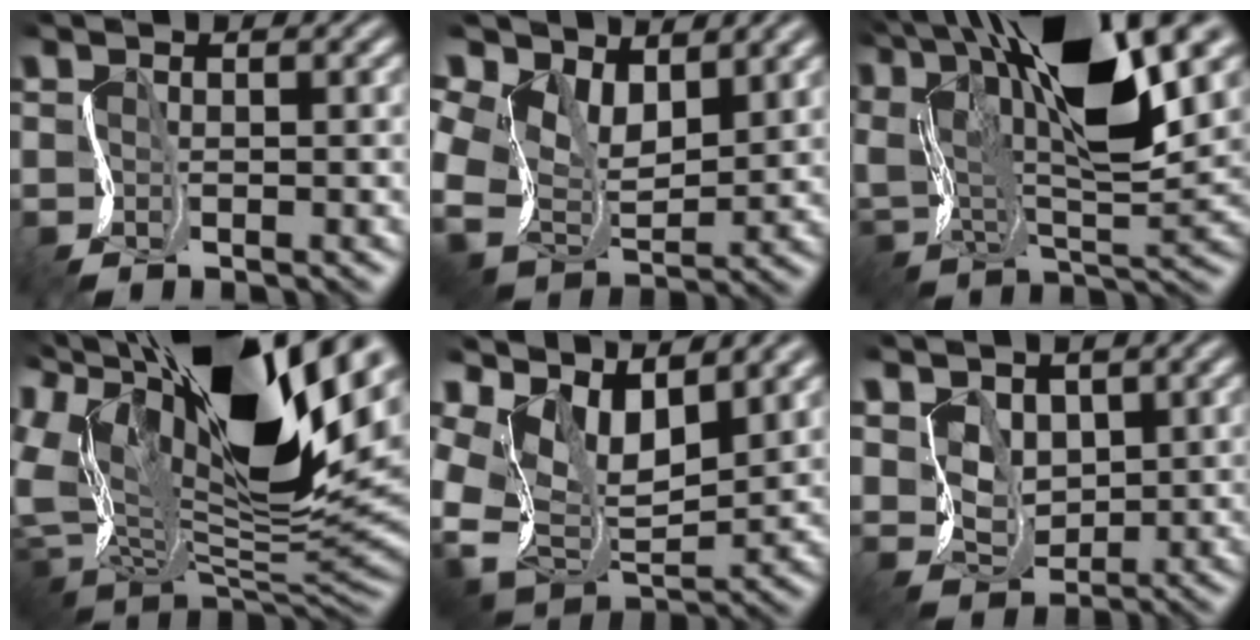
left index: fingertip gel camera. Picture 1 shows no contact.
{"total": 9.0, "force": [3.6, 5.7, 5.9], "torque": [-0.148, -0.004, 0.070]}
{"total": 15.9, "force": [8.5, 5.3, 12.3], "torque": [-0.228, 0.023, 0.146]}
{"total": 18.5, "force": [10.2, 7.9, 13.3], "torque": [-0.254, 0.037, 0.178]}
{"total": 9.6, "force": [4.5, 5.6, 6.4], "torque": [-0.125, -0.010, 0.087]}
{"total": 3.4, "force": [2.2, 2.4, 0.9], "torque": [-0.037, -0.003, 0.046]}